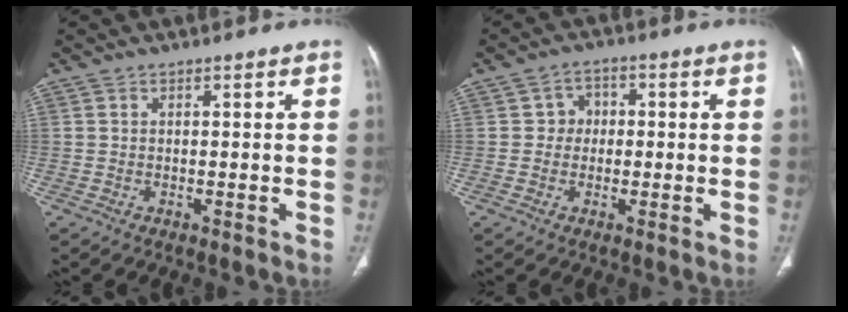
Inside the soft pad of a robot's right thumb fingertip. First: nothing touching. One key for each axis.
{"total": 3.9, "fx": -0.1, "fy": 3.6, "fz": 1.6, "tx": 0.009, "ty": 0.014, "tz": -0.011}